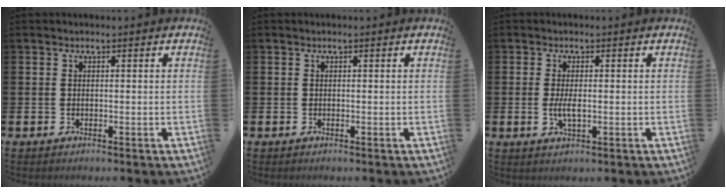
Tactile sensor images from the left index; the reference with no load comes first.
{"total": 0.0}
{"total": 2.6, "force": [0.0, 0.9, 2.4], "torque": [-0.039, -0.002, -0.002]}